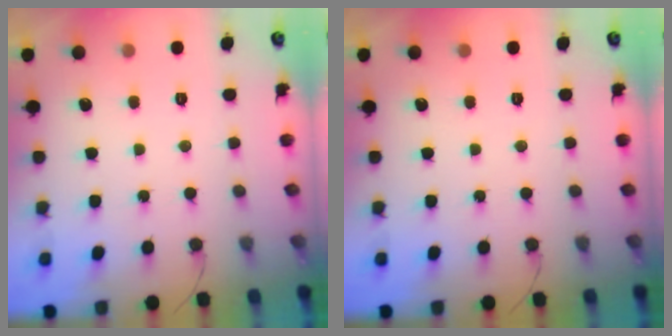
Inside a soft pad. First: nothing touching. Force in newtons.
{"total": 0.0}